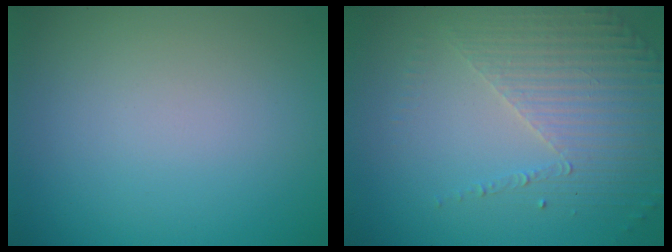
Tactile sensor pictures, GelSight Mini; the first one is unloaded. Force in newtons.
{"total": 4.3, "press": 3.0, "slide": 3.0}